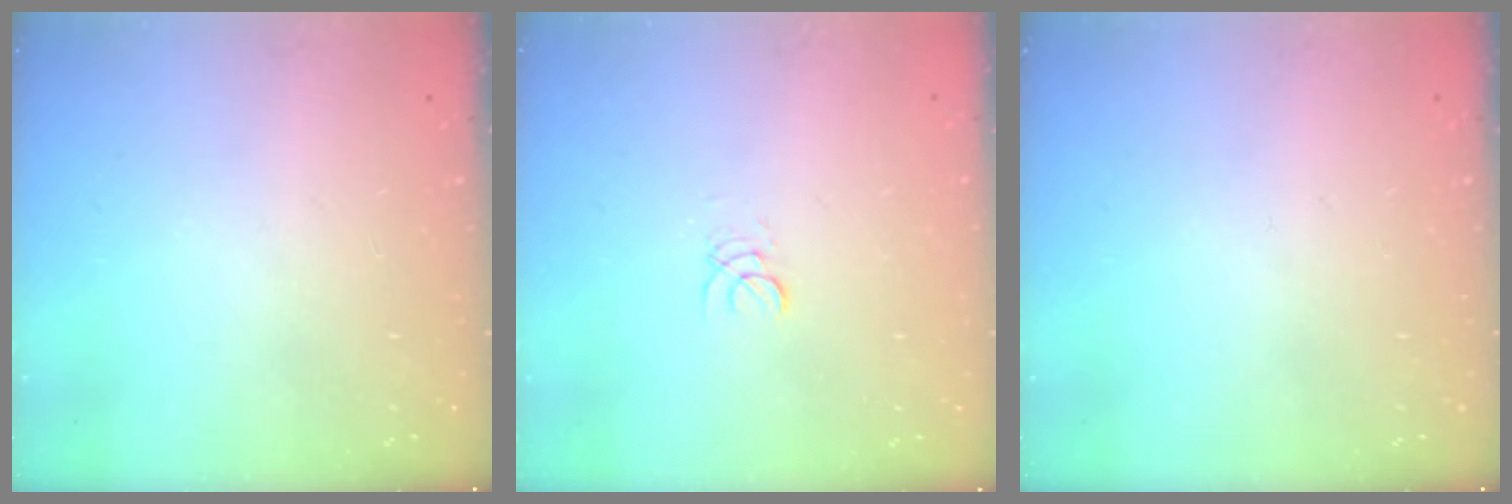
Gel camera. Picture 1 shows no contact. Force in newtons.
{"total": 1.6, "press": 1.6, "slide": 0.3}
{"total": 0.0}